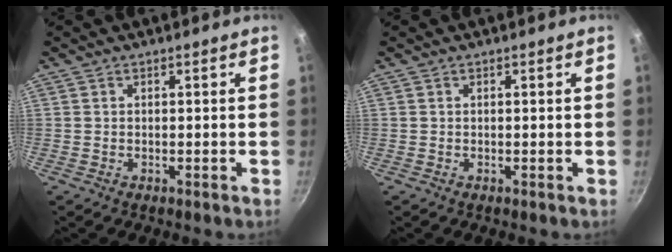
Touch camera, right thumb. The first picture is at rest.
{"total": 0.0}